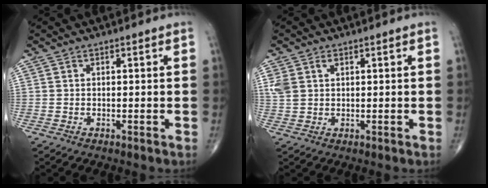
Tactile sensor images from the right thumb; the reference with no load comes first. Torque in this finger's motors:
{"motor_torque": [0.28, 1.24, 0.45, 0.55, 0.04]}